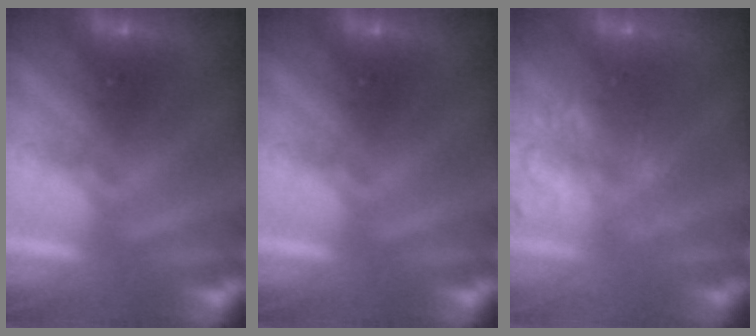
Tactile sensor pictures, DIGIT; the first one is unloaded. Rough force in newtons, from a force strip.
{"total": 0.0}
{"total": 1.7}